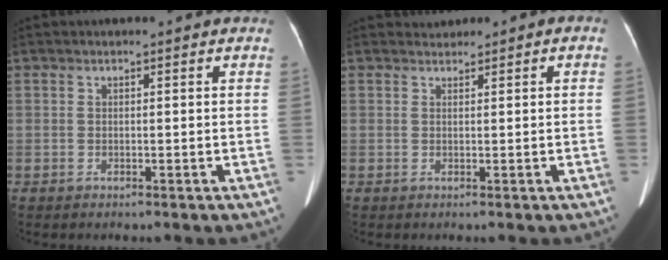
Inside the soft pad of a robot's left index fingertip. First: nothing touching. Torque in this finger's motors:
{"motor_torque": [0.04, -0.48, -0.06, -0.06]}